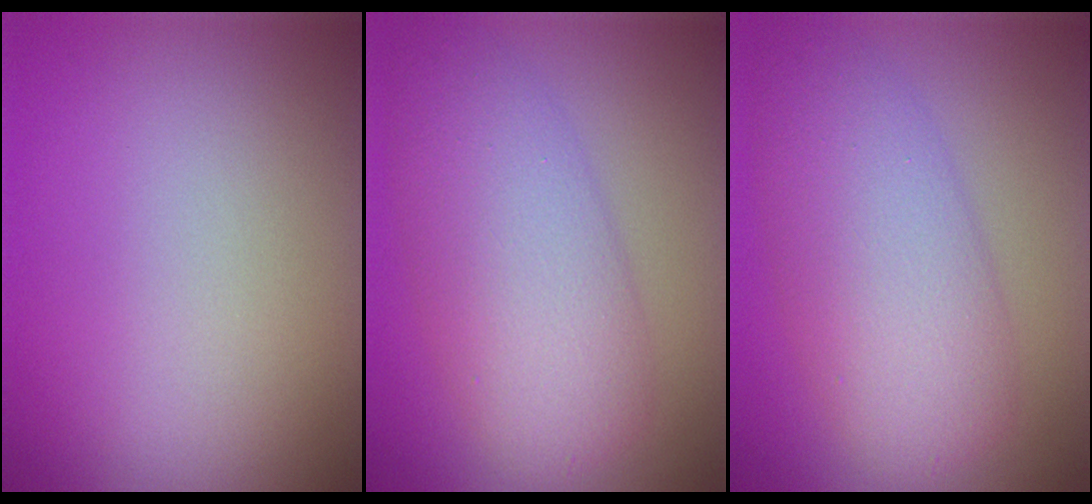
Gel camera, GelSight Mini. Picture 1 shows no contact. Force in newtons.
{"total": 7.0, "press": 7.0, "slide": 0.1}
{"total": 7.0, "press": 7.0, "slide": 0.1}